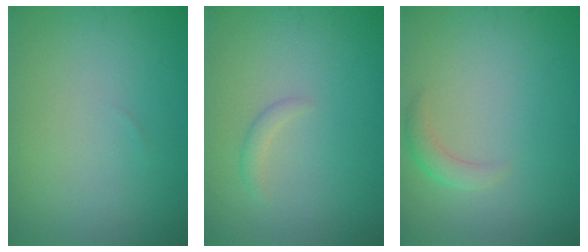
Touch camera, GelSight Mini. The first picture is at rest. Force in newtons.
{"total": 1.0, "press": 1.0, "slide": 0.1}
{"total": 1.5, "press": 1.5, "slide": 0.1}